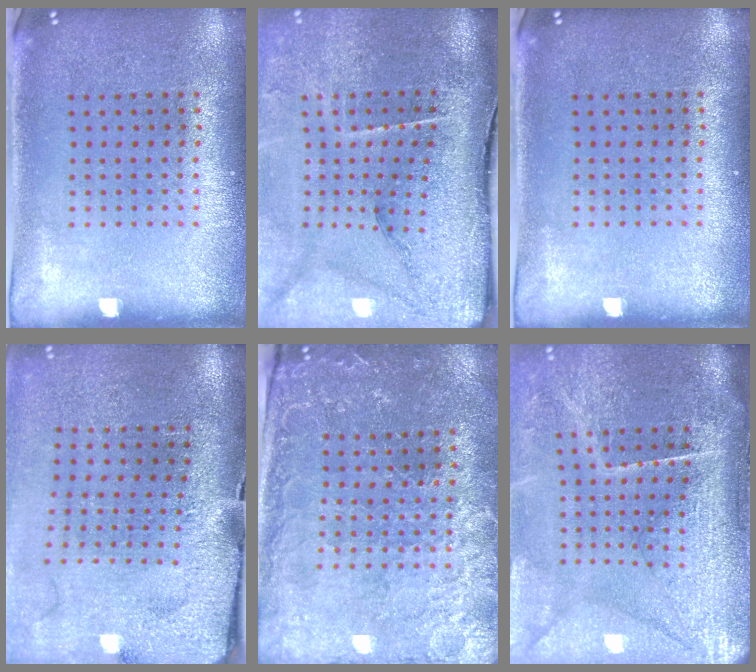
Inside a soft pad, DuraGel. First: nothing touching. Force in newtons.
{"total": 4.7, "press": 3.7, "slide": 2.9}
{"total": 0.0}
{"total": 3.6, "press": 3.0, "slide": 1.9}
{"total": 1.5, "press": 1.4, "slide": 0.5}
{"total": 4.8, "press": 4.0, "slide": 2.7}